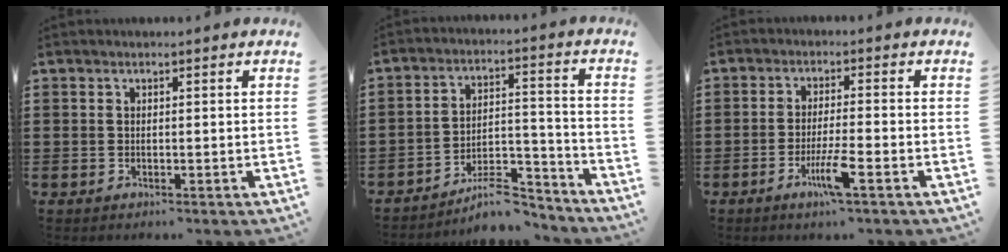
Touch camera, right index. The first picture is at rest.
{"total": 8.6, "force": [-7.6, 2.1, 3.4], "torque": [-0.043, 0.024, -0.140]}
{"total": 5.5, "force": [-2.7, 0.2, 4.8], "torque": [-0.097, -0.016, -0.051]}